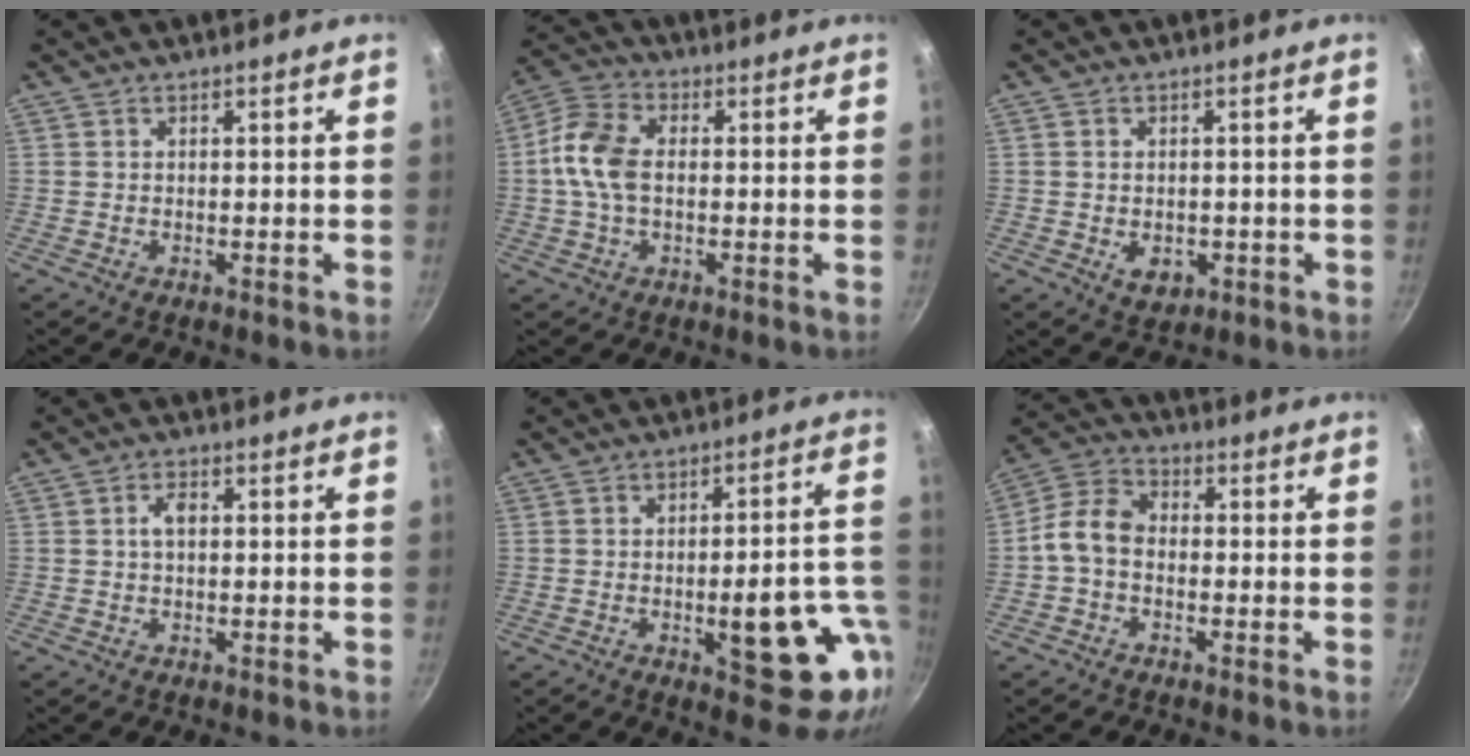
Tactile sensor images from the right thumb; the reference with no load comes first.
{"total": 9.6, "force": [0.0, 6.0, 7.4], "torque": [-0.147, 0.025, -0.012]}
{"total": 4.3, "force": [-1.0, 3.1, 2.7], "torque": [-0.031, -0.001, -0.008]}
{"total": 2.5, "force": [0.4, 1.5, 2.0], "torque": [-0.028, 0.006, 0.005]}
{"total": 16.1, "force": [-4.5, 5.9, 14.3], "torque": [-0.147, 0.031, -0.056]}
{"total": 7.2, "force": [-1.3, 5.2, 4.8], "torque": [-0.087, 0.031, -0.044]}